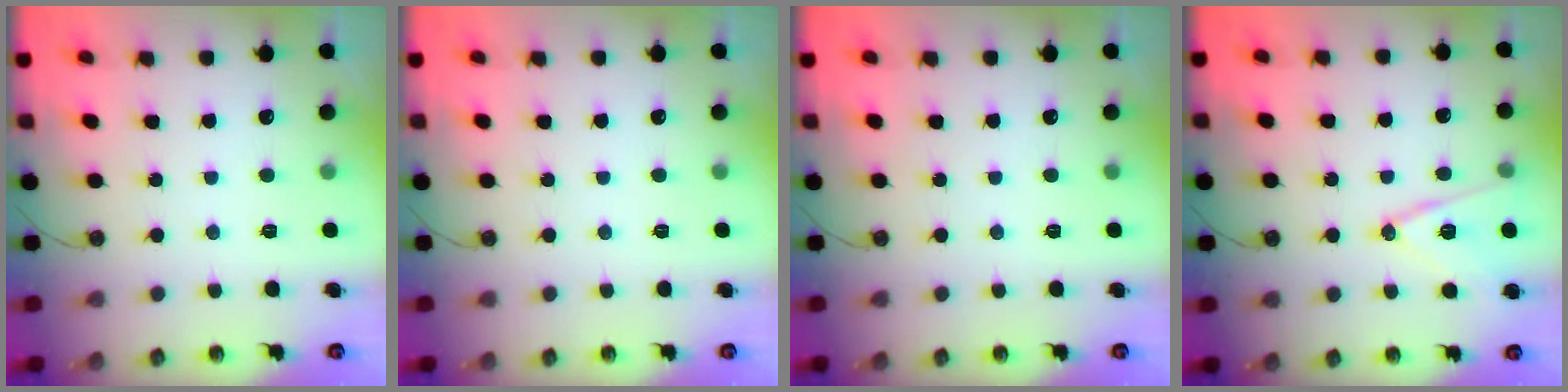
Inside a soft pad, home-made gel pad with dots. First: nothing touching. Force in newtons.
{"total": 2.0, "press": 0.4, "slide": 2.0}
{"total": 0.0}
{"total": 13.4, "press": 12.9, "slide": 3.4}